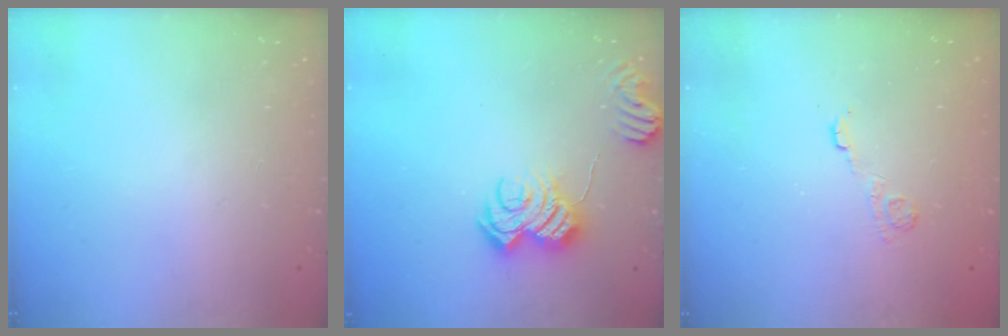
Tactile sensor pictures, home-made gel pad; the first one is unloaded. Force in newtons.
{"total": 9.4, "press": 9.4, "slide": 0.6}
{"total": 3.7, "press": 3.4, "slide": 1.4}